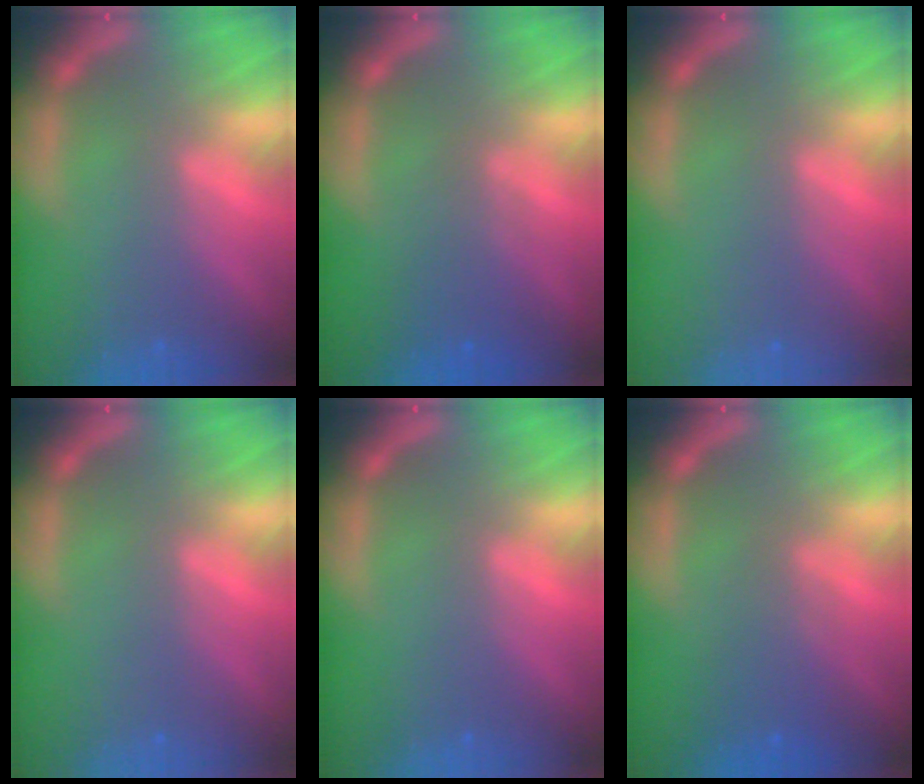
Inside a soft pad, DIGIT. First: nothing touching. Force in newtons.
{"total": 3.0}
{"total": 0.0}
{"total": 0.0}
{"total": 0.0}
{"total": 3.1}